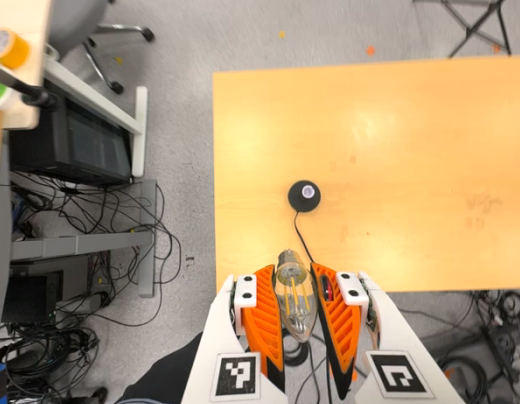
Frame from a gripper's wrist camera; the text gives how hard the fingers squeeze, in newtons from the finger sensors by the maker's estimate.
{"total": 22.9, "left": 24.9, "right": 20.9}